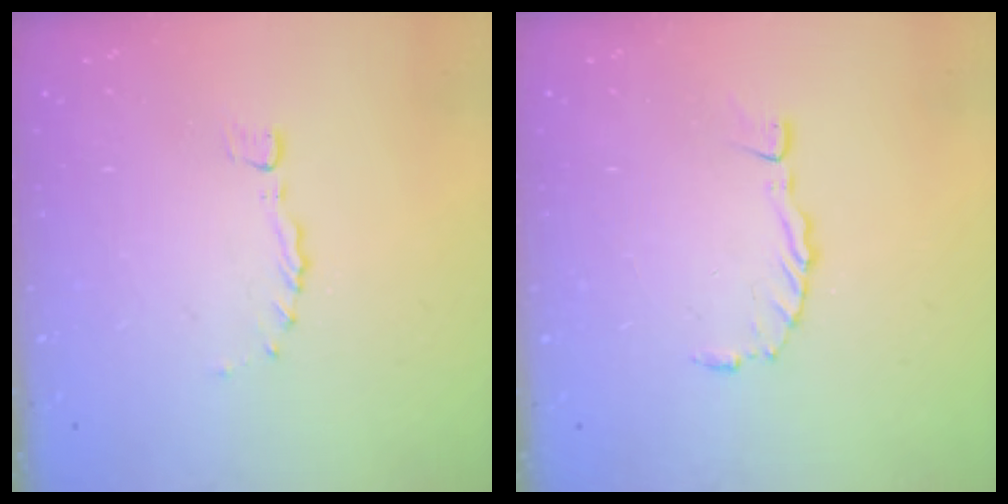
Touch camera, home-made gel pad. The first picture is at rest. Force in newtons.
{"total": 0.0}